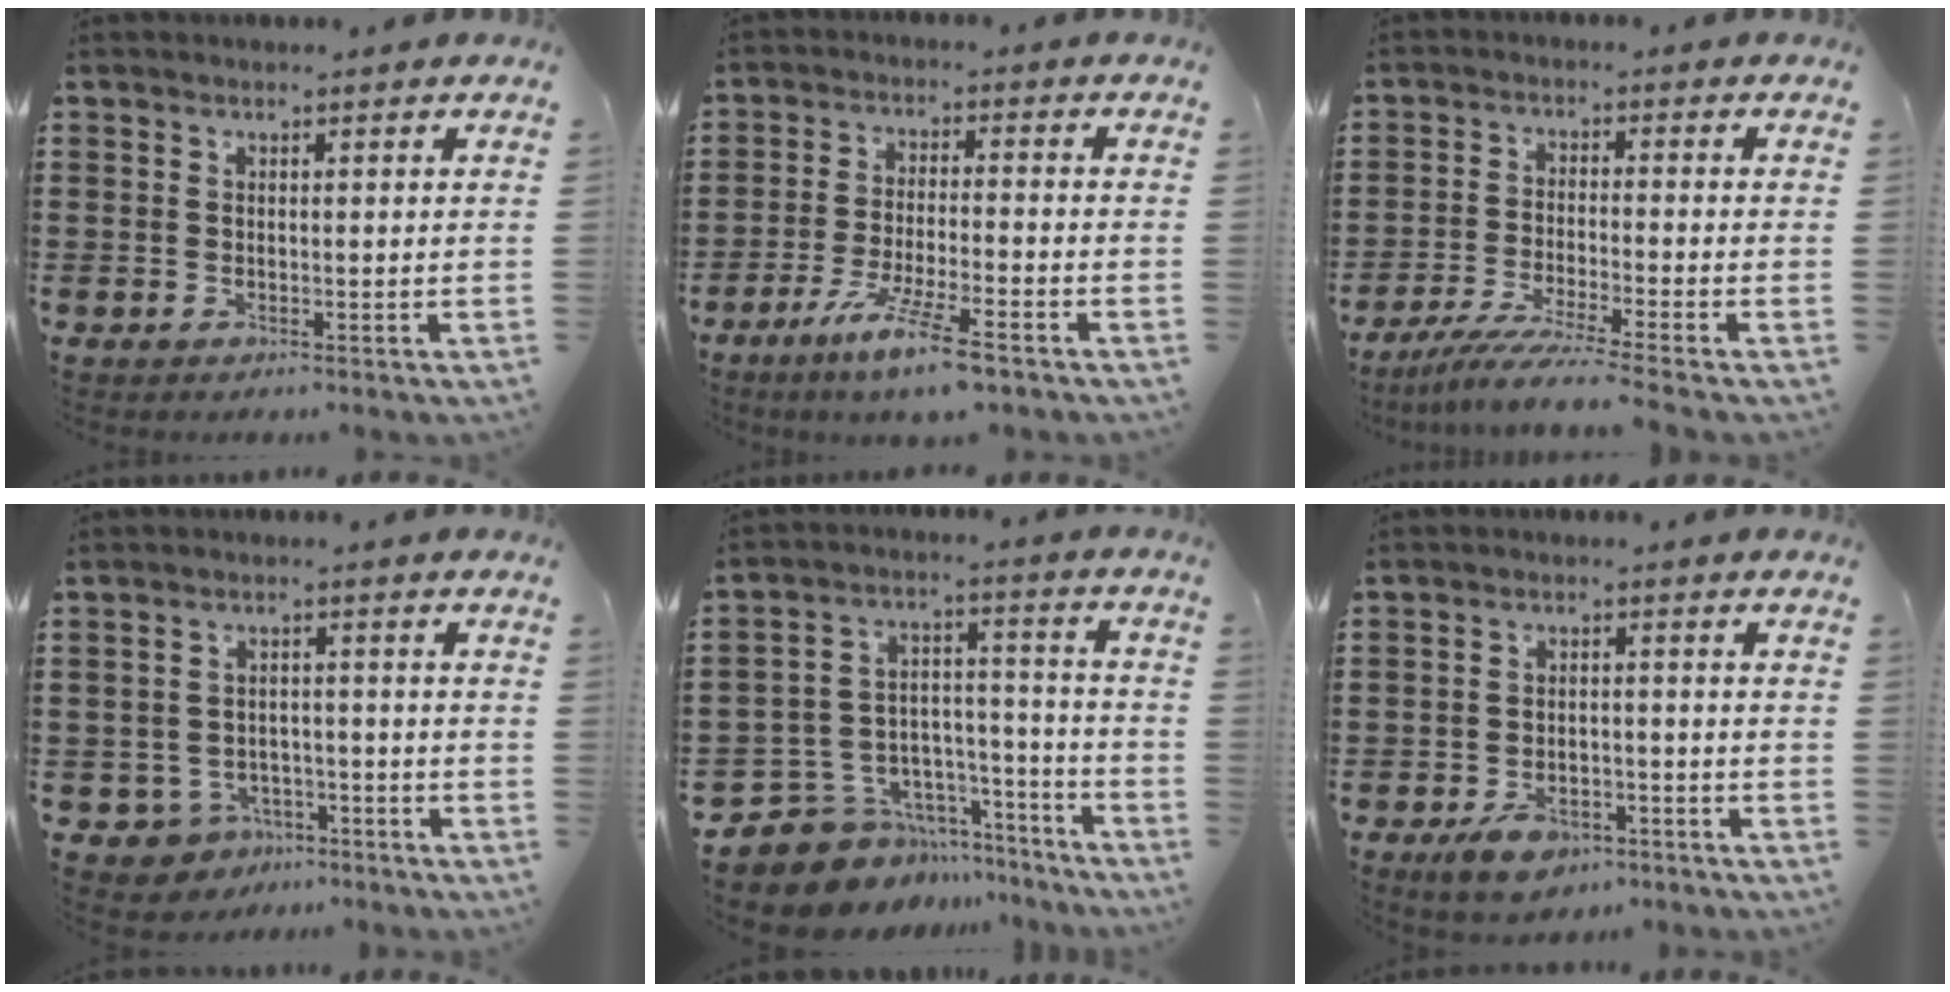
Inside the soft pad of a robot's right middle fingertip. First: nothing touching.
{"total": 8.1, "force": [-5.8, 0.4, 5.6], "torque": [-0.112, -0.013, -0.108]}
{"total": 5.4, "force": [-4.7, -0.6, 2.5], "torque": [-0.054, -0.022, -0.092]}
{"total": 3.7, "force": [-3.0, 2.0, 0.5], "torque": [-0.027, 0.005, -0.065]}
{"total": 9.2, "force": [-7.7, 4.8, 1.3], "torque": [-0.043, 0.014, -0.145]}
{"total": 4.7, "force": [-3.5, 2.3, 2.1], "torque": [-0.046, 0.010, -0.069]}